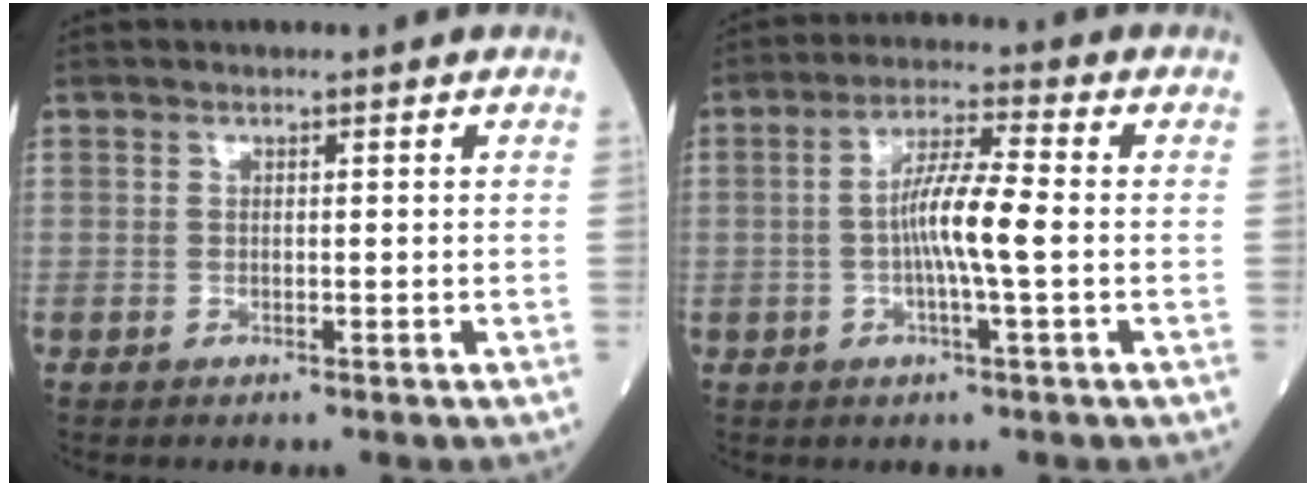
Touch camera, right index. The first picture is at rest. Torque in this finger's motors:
{"motor_torque": [1.36, -0.19, 0.64, 0.18]}